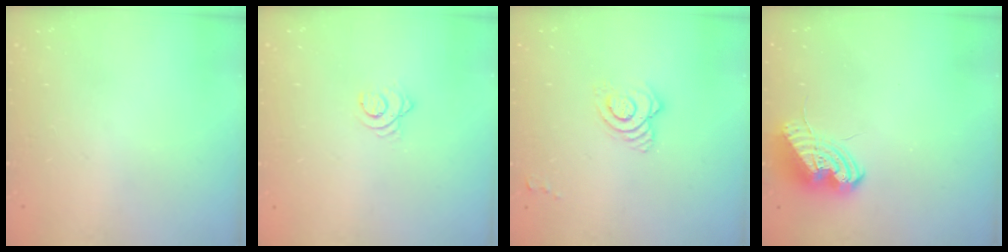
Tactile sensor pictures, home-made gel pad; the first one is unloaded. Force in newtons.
{"total": 3.4, "press": 3.3, "slide": 0.4}
{"total": 8.4, "press": 8.3, "slide": 0.9}
{"total": 9.1, "press": 9.1, "slide": 0.6}